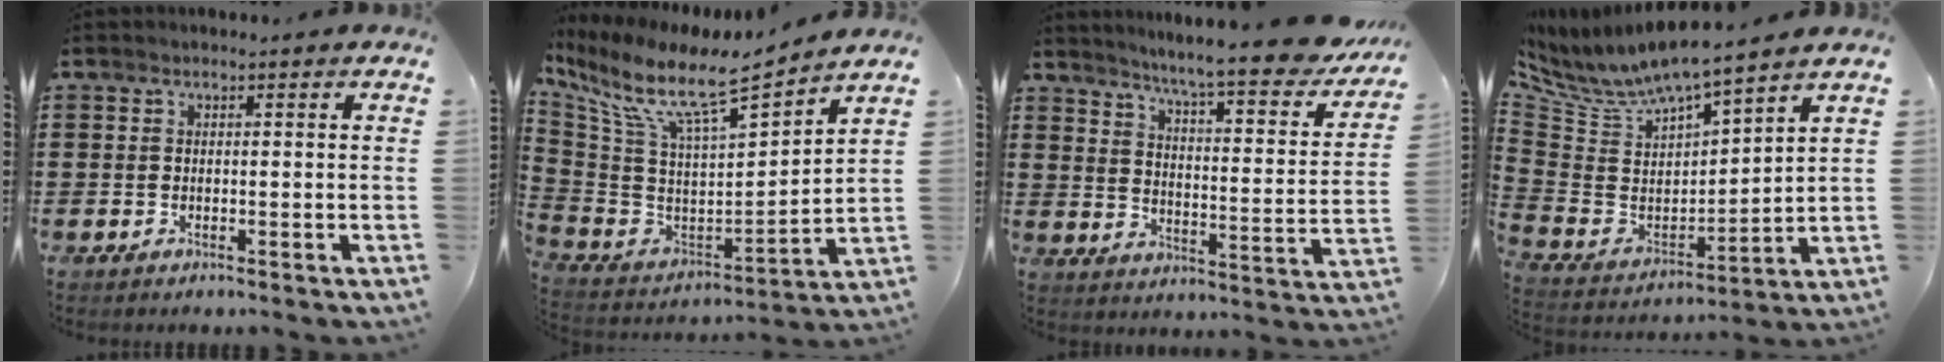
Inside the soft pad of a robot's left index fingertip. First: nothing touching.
{"total": 9.6, "force": [6.9, 1.5, 6.4], "torque": [-0.154, -0.059, 0.113]}
{"total": 8.6, "force": [7.4, -0.7, 4.3], "torque": [-0.098, -0.055, 0.116]}
{"total": 6.5, "force": [5.6, 1.3, 3.0], "torque": [-0.088, -0.043, 0.093]}